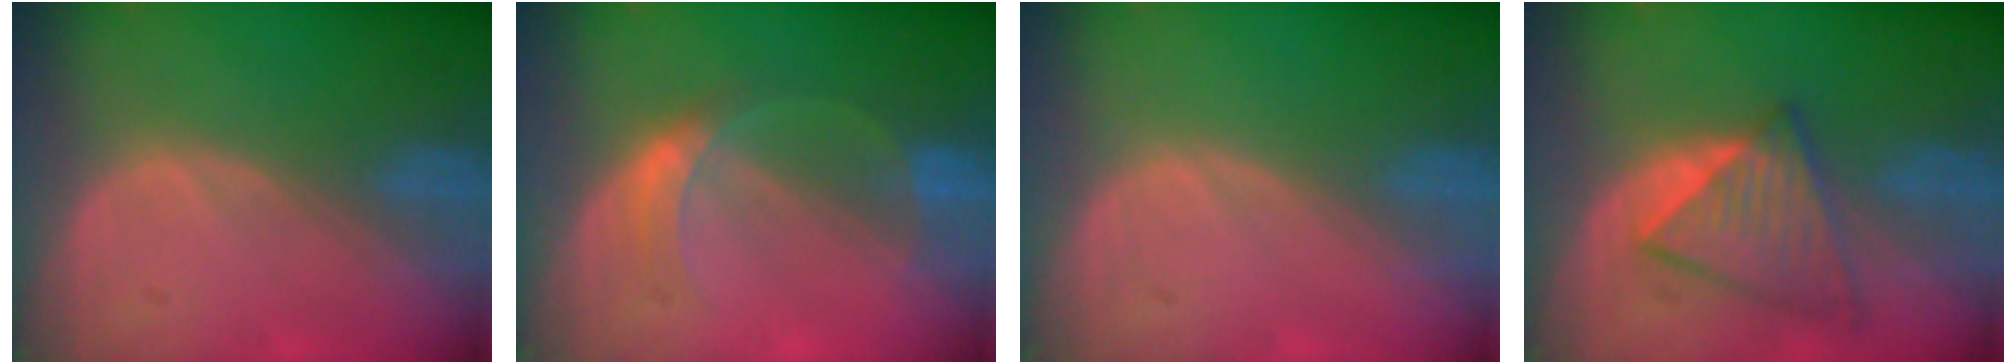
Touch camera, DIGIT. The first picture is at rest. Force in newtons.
{"total": 4.1, "press": 4.0, "slide": 0.3}
{"total": 0.0}
{"total": 7.2, "press": 7.0, "slide": 1.7}